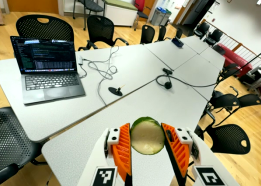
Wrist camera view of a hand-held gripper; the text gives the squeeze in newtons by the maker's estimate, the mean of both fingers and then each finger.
{"total": 9.1, "left": 9.2, "right": 8.9}